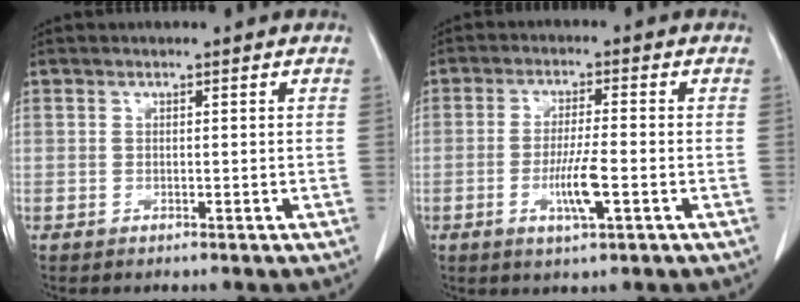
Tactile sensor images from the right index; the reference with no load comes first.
{"total": 5.9, "force": [-2.0, 0.4, 5.6], "torque": [-0.107, -0.009, -0.035]}